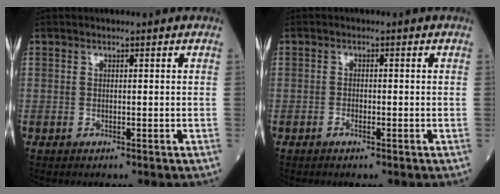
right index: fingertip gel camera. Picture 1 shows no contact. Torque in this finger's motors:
{"motor_torque": [-0.02, 0.01, -0.03, 0.00]}